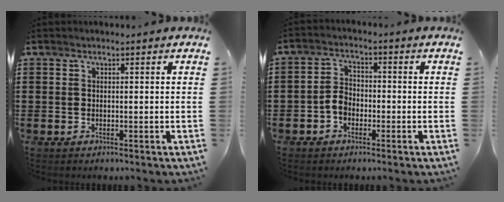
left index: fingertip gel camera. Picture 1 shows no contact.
{"total": 3.4, "force": [-1.5, 2.4, 2.0], "torque": [-0.054, 0.001, -0.034]}